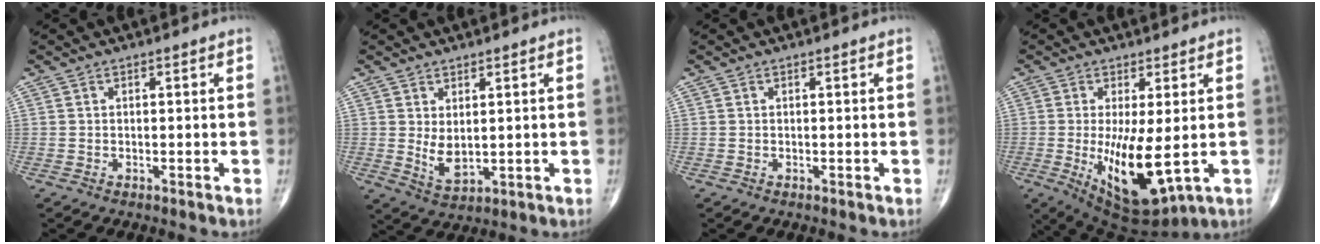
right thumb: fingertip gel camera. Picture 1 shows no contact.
{"total": 4.7, "force": [0.8, 2.5, 3.9], "torque": [-0.065, -0.015, 0.027]}
{"total": 0.0}
{"total": 13.0, "force": [-1.7, 4.6, 12.0], "torque": [-0.207, -0.029, -0.010]}